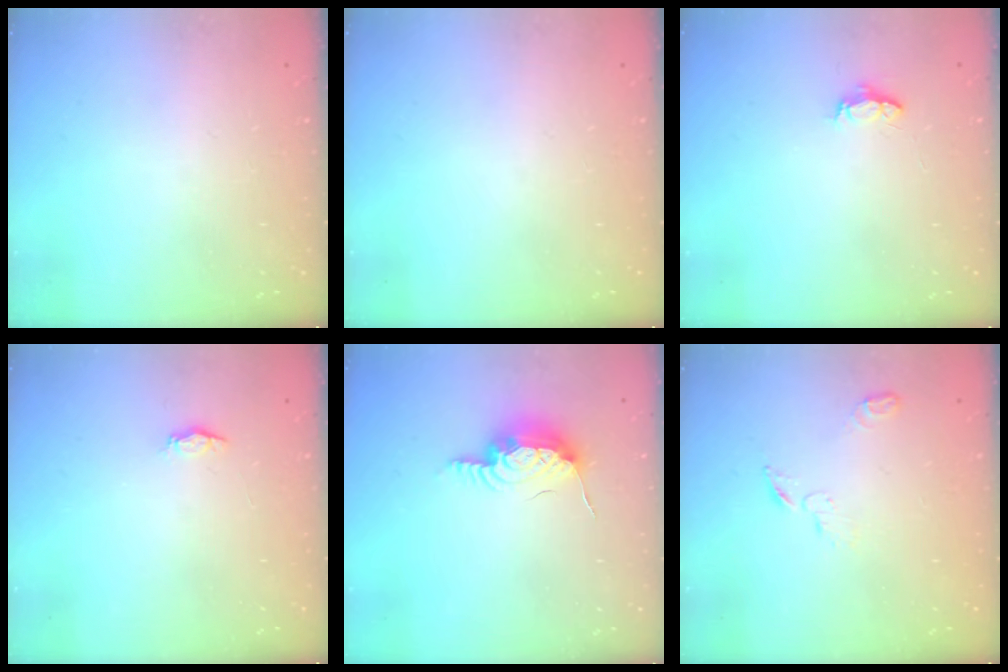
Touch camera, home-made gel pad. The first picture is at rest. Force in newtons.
{"total": 0.0}
{"total": 3.9, "press": 3.9, "slide": 0.5}
{"total": 2.2, "press": 2.1, "slide": 0.3}
{"total": 16.0, "press": 12.5, "slide": 10.0}
{"total": 4.6, "press": 4.5, "slide": 0.5}